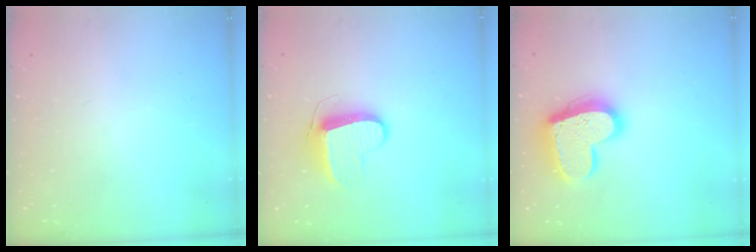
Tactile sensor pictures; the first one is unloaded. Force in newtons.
{"total": 9.8, "press": 9.8, "slide": 0.4}
{"total": 18.2, "press": 18.2, "slide": 1.6}